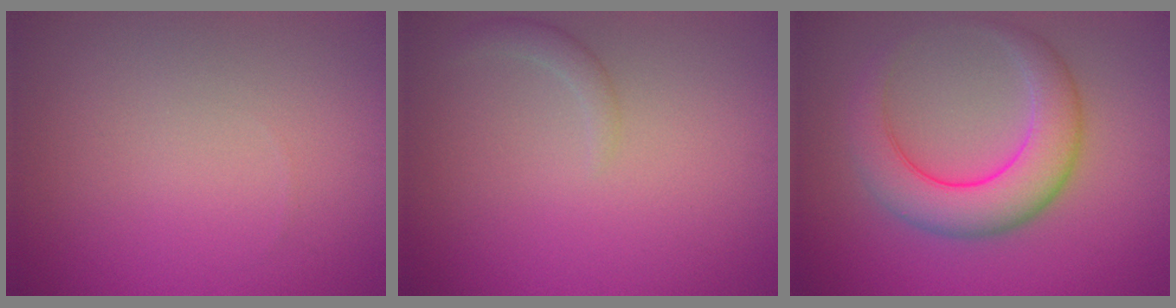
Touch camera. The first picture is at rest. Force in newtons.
{"total": 1.2, "press": 1.2, "slide": 0.1}
{"total": 6.2, "press": 6.2, "slide": 0.2}